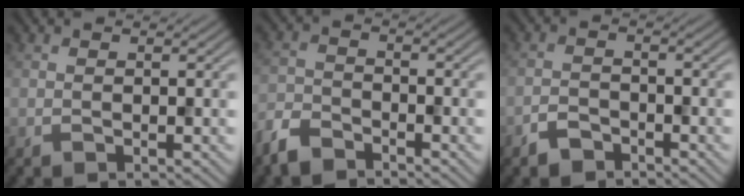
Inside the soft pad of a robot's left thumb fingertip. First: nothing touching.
{"total": 4.5, "force": [-3.8, 1.7, 1.7], "torque": [-0.036, -0.008, -0.092]}
{"total": 2.5, "force": [-2.1, 1.2, 0.8], "torque": [-0.014, 0.002, -0.049]}